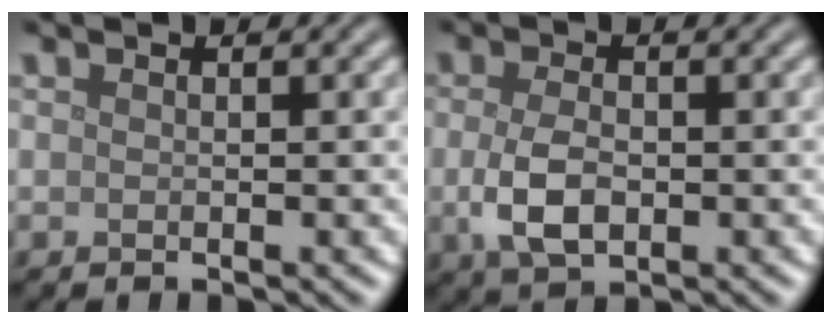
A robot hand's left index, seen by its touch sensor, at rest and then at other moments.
{"total": 4.0, "force": [-0.7, 2.3, 3.2], "torque": [-0.074, -0.007, -0.014]}